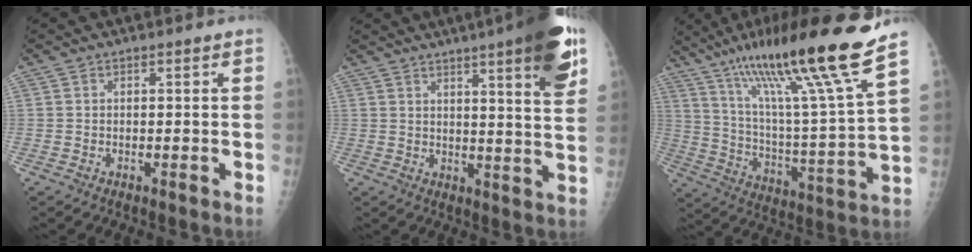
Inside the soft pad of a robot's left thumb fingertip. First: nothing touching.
{"total": 15.3, "force": [8.6, 2.0, 12.5], "torque": [-0.150, -0.034, 0.107]}
{"total": 25.1, "force": [17.2, 0.7, 18.2], "torque": [-0.287, -0.064, 0.292]}